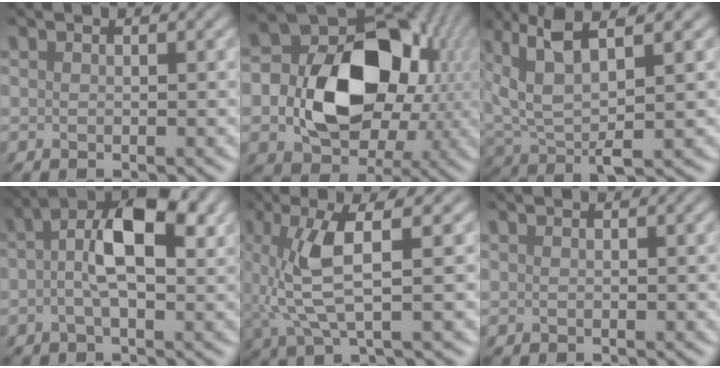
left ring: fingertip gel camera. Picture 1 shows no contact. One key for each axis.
{"total": 15.2, "fx": -0.5, "fy": 11.3, "fz": 10.1, "tx": -0.151, "ty": -0.006, "tz": -0.005}
{"total": 8.2, "fx": 3.5, "fy": 2.9, "fz": 6.9, "tx": -0.151, "ty": 0.008, "tz": 0.068}
{"total": 7.0, "fx": 0.9, "fy": 3.0, "fz": 6.3, "tx": -0.114, "ty": 0.012, "tz": 0.005}
{"total": 5.4, "fx": 0.9, "fy": 1.1, "fz": 5.2, "tx": -0.113, "ty": 0.007, "tz": 0.020}
{"total": 0.0}